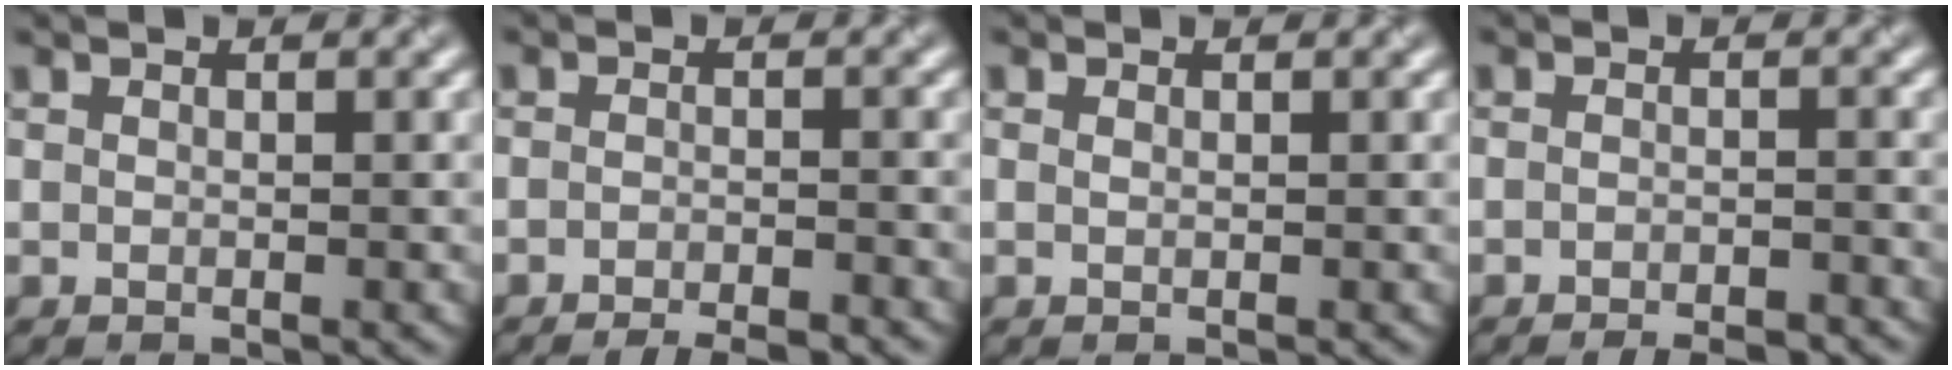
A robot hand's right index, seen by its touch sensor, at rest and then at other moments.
{"total": 3.6, "force": [-3.2, 0.5, 1.7], "torque": [-0.018, 0.010, -0.043]}
{"total": 0.0}
{"total": 3.2, "force": [-2.8, 0.5, 1.4], "torque": [-0.004, 0.008, -0.033]}